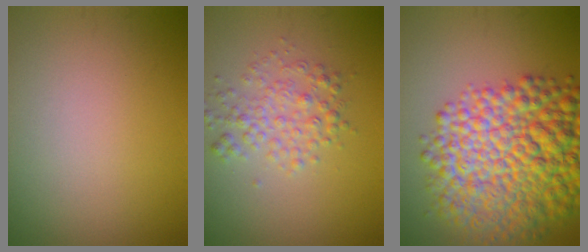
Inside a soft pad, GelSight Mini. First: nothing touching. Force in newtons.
{"total": 2.9, "press": 2.9, "slide": 0.0}
{"total": 12.3, "press": 12.2, "slide": 0.4}